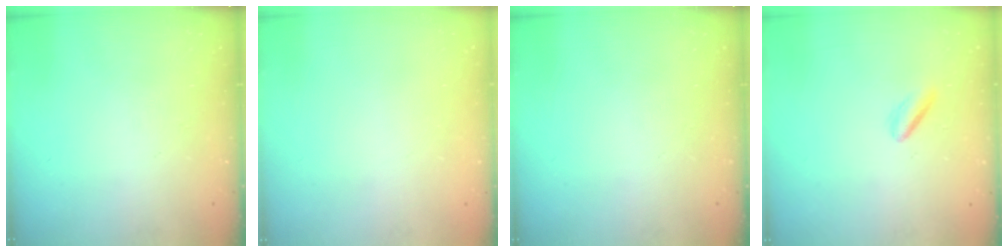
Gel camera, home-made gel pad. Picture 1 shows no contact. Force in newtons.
{"total": 2.2, "press": 2.2, "slide": 0.1}
{"total": 0.0}
{"total": 2.9, "press": 2.7, "slide": 1.1}